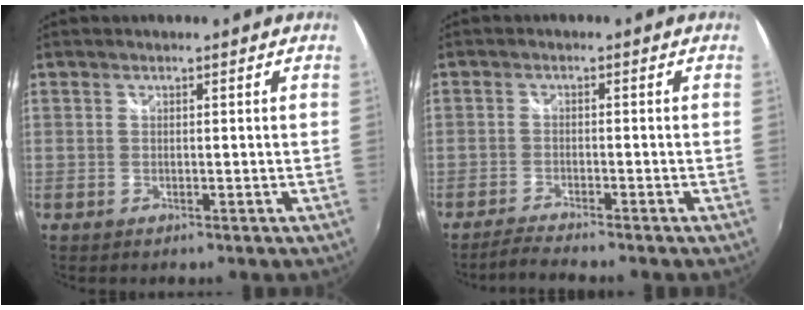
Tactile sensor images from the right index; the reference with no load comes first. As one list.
[{"total": 3.1, "force": [-2.8, -0.7, 1.0], "torque": [-0.038, -0.007, -0.058]}]